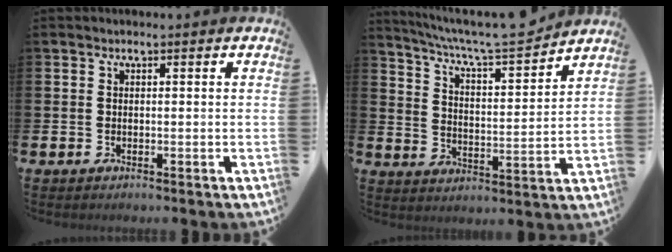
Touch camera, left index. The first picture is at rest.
{"total": 7.7, "force": [7.1, 0.8, 3.0], "torque": [-0.083, -0.055, 0.119]}